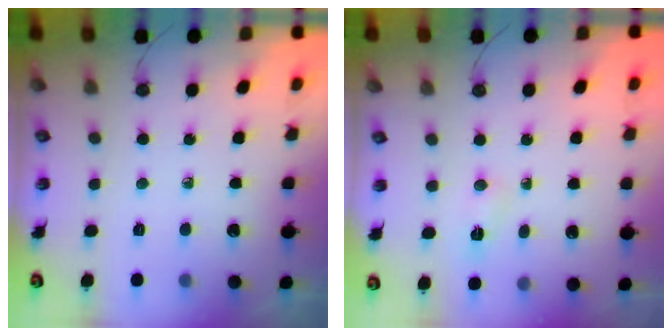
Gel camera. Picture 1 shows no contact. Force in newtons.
{"total": 2.7, "press": 2.7, "slide": 0.4}